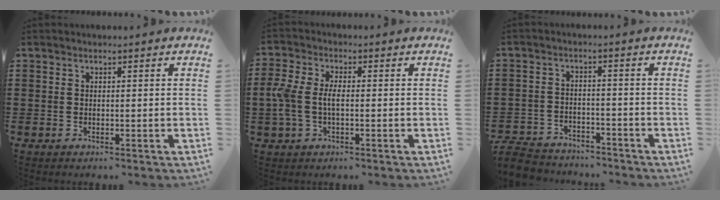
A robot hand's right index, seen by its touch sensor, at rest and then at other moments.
{"total": 4.8, "force": [-0.6, 2.6, 4.0], "torque": [-0.104, -0.004, -0.019]}
{"total": 5.2, "force": [-5.1, 1.0, 0.7], "torque": [-0.029, 0.003, -0.107]}